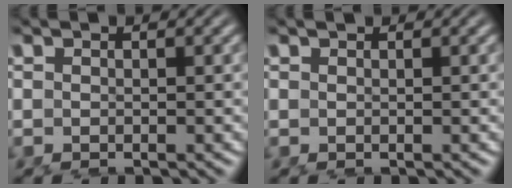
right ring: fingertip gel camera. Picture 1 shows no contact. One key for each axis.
{"total": 0.6, "fx": 0.5, "fy": -0.4, "fz": 0.0, "tx": 0.007, "ty": 0.000, "tz": 0.012}